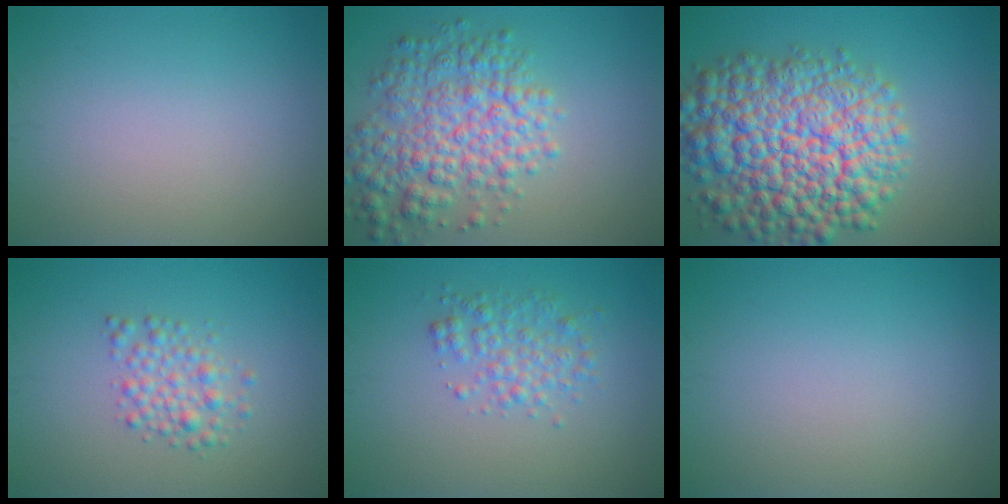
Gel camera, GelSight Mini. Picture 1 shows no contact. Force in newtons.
{"total": 6.8, "press": 6.8, "slide": 0.2}
{"total": 12.8, "press": 12.8, "slide": 0.5}
{"total": 2.5, "press": 2.5, "slide": 0.0}
{"total": 2.6, "press": 2.6, "slide": 0.0}
{"total": 0.0}